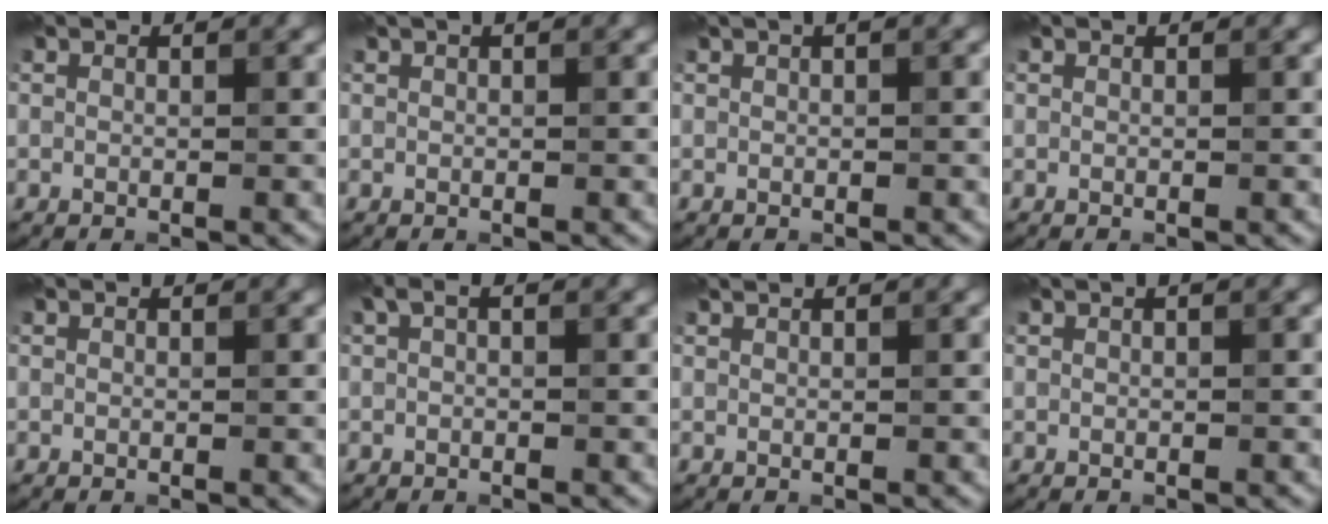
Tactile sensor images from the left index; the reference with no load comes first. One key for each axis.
{"total": 0.9, "fx": 0.5, "fy": 0.2, "fz": 0.7, "tx": -0.011, "ty": 0.005, "tz": 0.008}
{"total": 1.2, "fx": 0.6, "fy": 0.2, "fz": 1.0, "tx": -0.018, "ty": 0.003, "tz": 0.008}
{"total": 0.0}
{"total": 0.0}
{"total": 1.1, "fx": 0.2, "fy": 0.3, "fz": 1.0, "tx": -0.022, "ty": 0.005, "tz": 0.002}
{"total": 0.6, "fx": 0.5, "fy": 0.1, "fz": 0.3, "tx": -0.005, "ty": -0.003, "tz": 0.005}
{"total": 0.7, "fx": 0.3, "fy": 0.1, "fz": 0.6, "tx": -0.008, "ty": 0.005, "tz": 0.005}